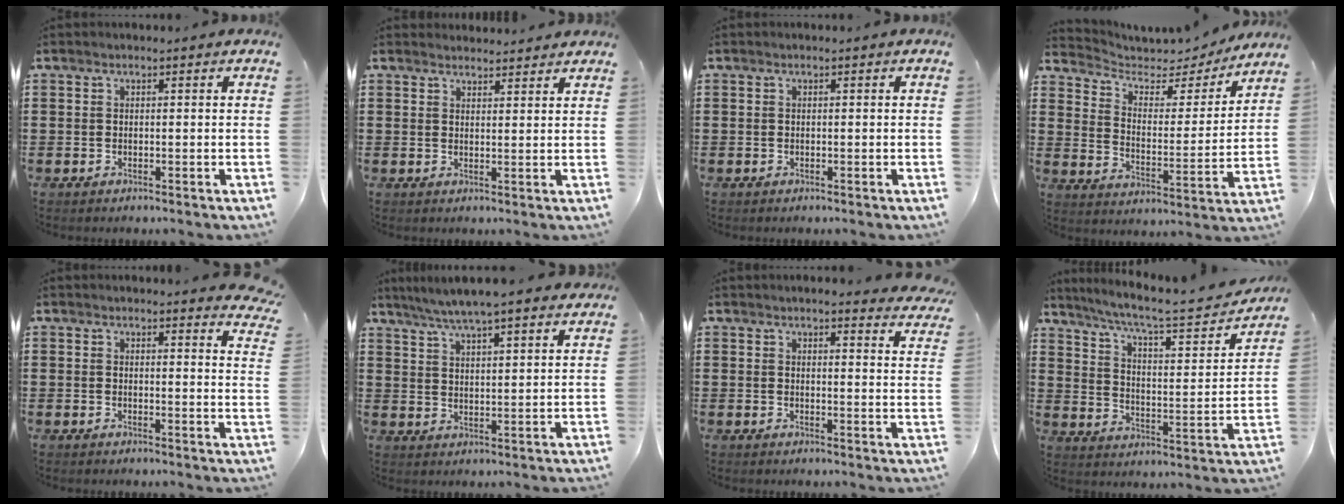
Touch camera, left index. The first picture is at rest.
{"total": 2.2, "force": [2.2, 0.2, -0.2], "torque": [-0.003, -0.003, 0.042]}
{"total": 0.0}
{"total": 4.2, "force": [3.7, 1.9, 0.8], "torque": [-0.041, -0.027, 0.057]}
{"total": 2.5, "force": [2.5, 0.0, 0.5], "torque": [-0.011, -0.011, 0.046]}
{"total": 5.4, "force": [4.8, 0.1, 2.5], "torque": [-0.062, -0.017, 0.085]}
{"total": 2.9, "force": [2.8, -0.4, 0.6], "torque": [-0.015, -0.016, 0.049]}
{"total": 6.9, "force": [5.5, 0.6, 4.0], "torque": [-0.102, -0.035, 0.087]}